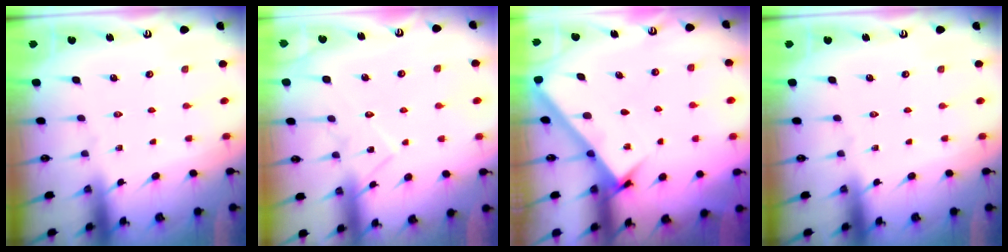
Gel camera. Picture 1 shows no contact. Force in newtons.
{"total": 10.1, "press": 10.1, "slide": 0.7}
{"total": 3.2, "press": 3.2, "slide": 0.2}
{"total": 0.0}